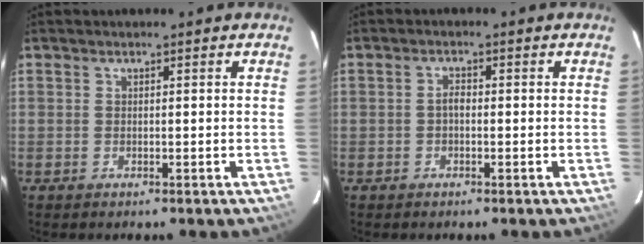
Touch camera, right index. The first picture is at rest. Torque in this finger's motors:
{"motor_torque": [0.43, -0.16, 0.19, 0.04]}